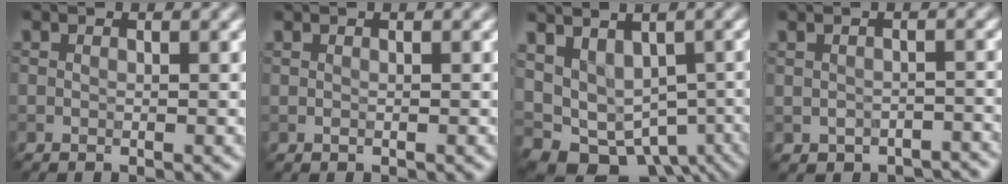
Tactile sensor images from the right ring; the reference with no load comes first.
{"total": 0.0}
{"total": 6.8, "force": [-1.9, 5.2, 3.9], "torque": [-0.062, -0.012, 0.006]}
{"total": 2.5, "force": [-2.1, 1.2, 0.5], "torque": [-0.003, -0.009, -0.023]}